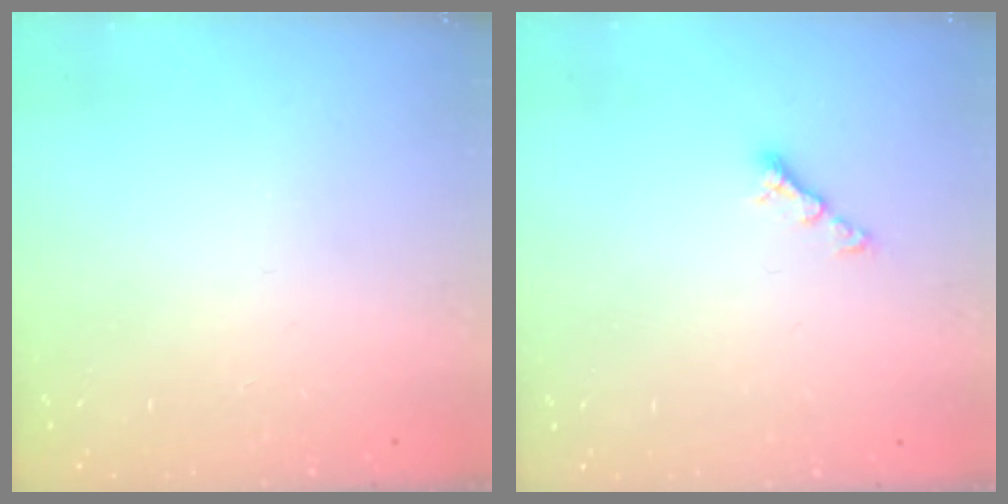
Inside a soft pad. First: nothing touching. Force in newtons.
{"total": 4.0, "press": 3.9, "slide": 0.6}